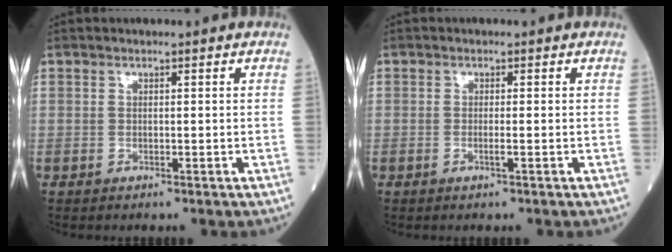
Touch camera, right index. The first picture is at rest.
{"total": 1.0, "force": [-0.4, -0.2, 0.9], "torque": [-0.018, -0.001, -0.008]}